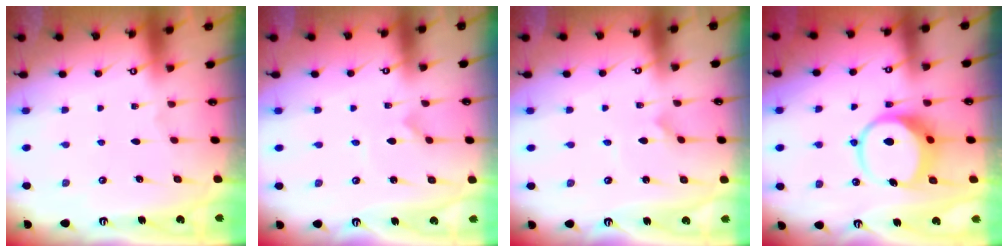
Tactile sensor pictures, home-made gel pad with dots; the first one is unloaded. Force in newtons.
{"total": 0.0}
{"total": 2.0, "press": 2.0, "slide": 0.2}
{"total": 9.2, "press": 9.1, "slide": 1.1}